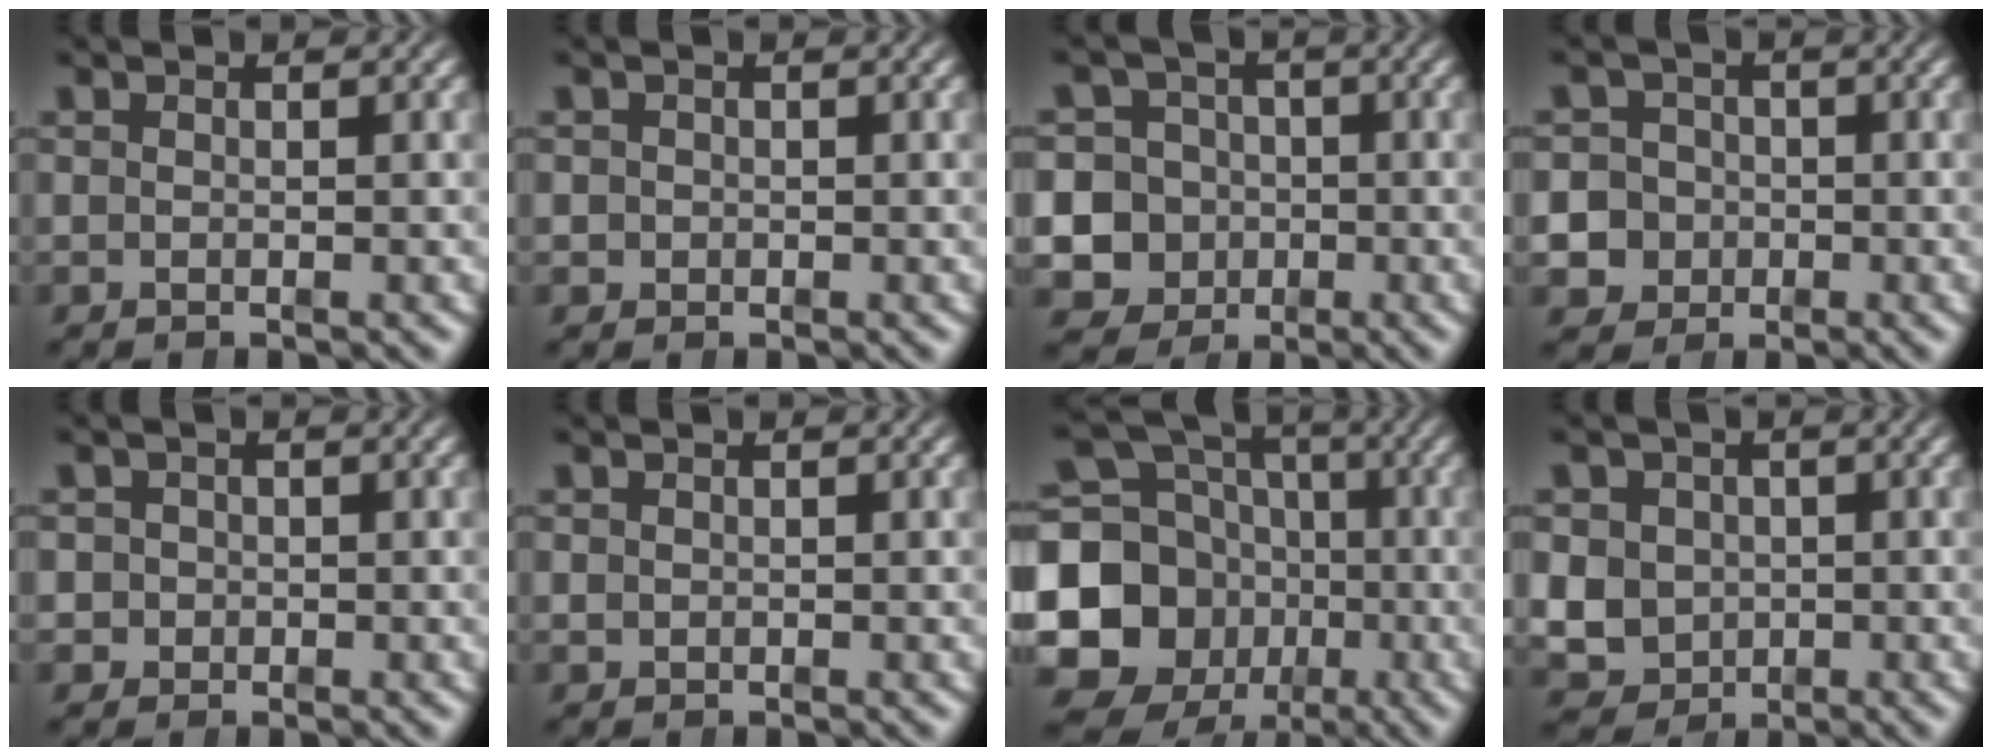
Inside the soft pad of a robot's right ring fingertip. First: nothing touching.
{"total": 1.3, "force": [-0.2, 1.3, 0.0], "torque": [-0.007, -0.004, -0.004]}
{"total": 14.8, "force": [-3.8, 13.9, 3.5], "torque": [-0.109, -0.071, -0.062]}
{"total": 8.5, "force": [-2.0, 7.9, 2.3], "torque": [-0.066, -0.036, -0.030]}
{"total": 2.8, "force": [-0.6, 2.7, 0.4], "torque": [-0.015, -0.006, -0.013]}
{"total": 0.0}
{"total": 16.9, "force": [-2.7, 15.2, 6.9], "torque": [-0.163, -0.072, -0.040]}
{"total": 8.4, "force": [-1.3, 7.7, 3.1], "torque": [-0.073, -0.036, -0.015]}